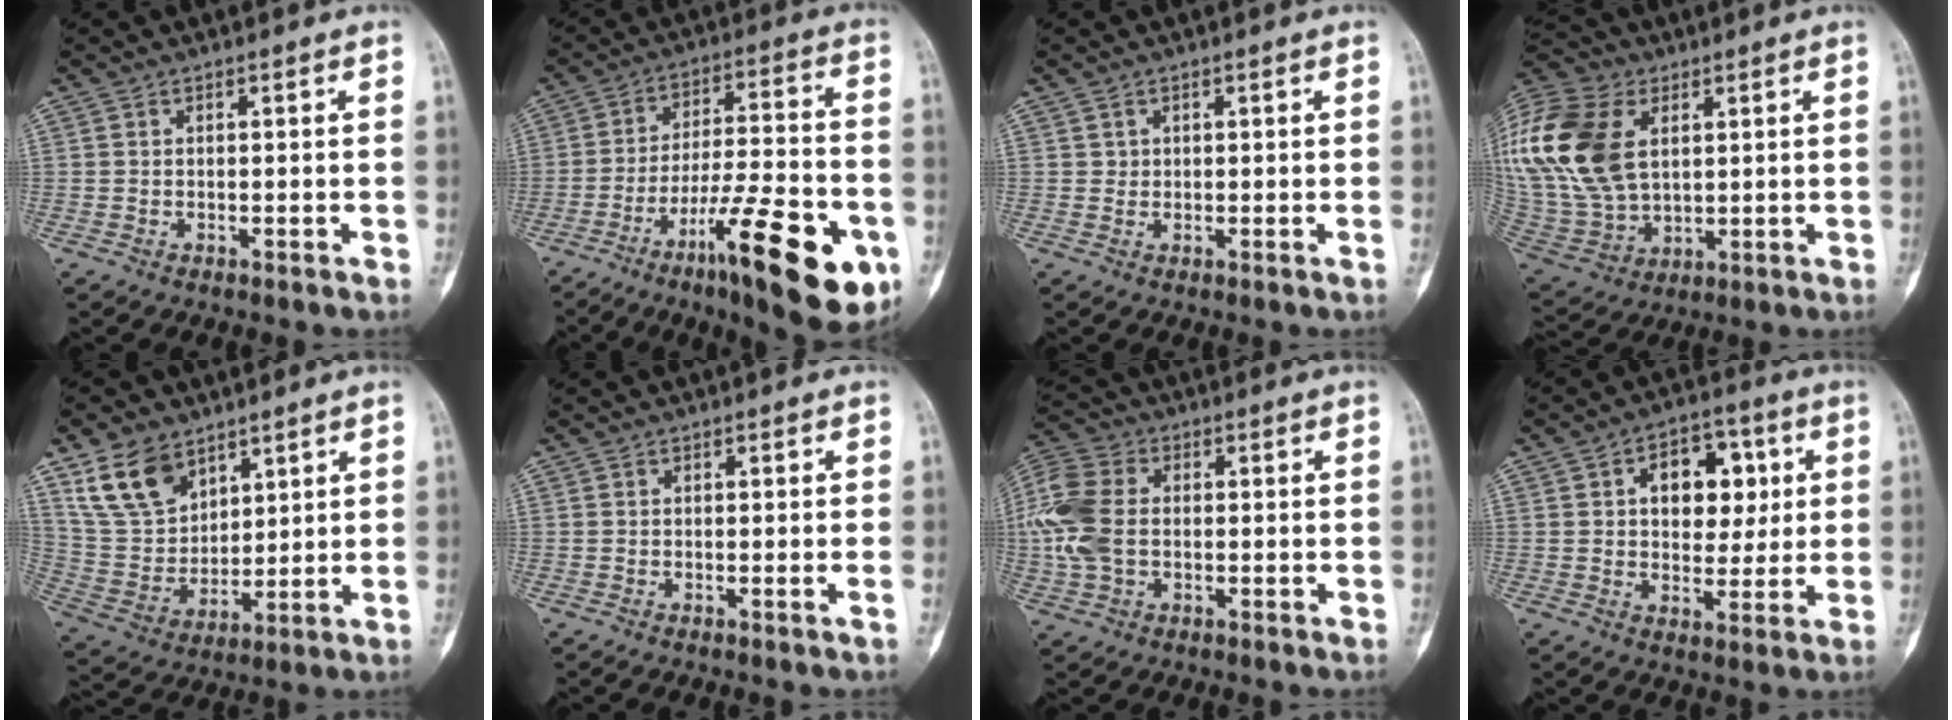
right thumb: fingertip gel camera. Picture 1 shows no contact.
{"total": 22.7, "force": [-9.8, 5.7, 19.6], "torque": [-0.274, 0.038, -0.145]}
{"total": 0.8, "force": [0.4, 0.7, 0.1], "torque": [0.006, -0.001, 0.006]}
{"total": 26.6, "force": [7.2, 17.5, 18.7], "torque": [-0.438, 0.008, 0.145]}
{"total": 12.8, "force": [8.1, 8.0, 5.9], "torque": [-0.094, -0.032, 0.171]}
{"total": 0.7, "force": [-0.1, -0.3, 0.6], "torque": [-0.005, 0.000, -0.005]}
{"total": 12.4, "force": [0.1, 8.5, 9.0], "torque": [-0.211, 0.019, 0.000]}
{"total": 11.9, "force": [2.9, 7.9, 8.4], "torque": [-0.068, 0.003, 0.041]}